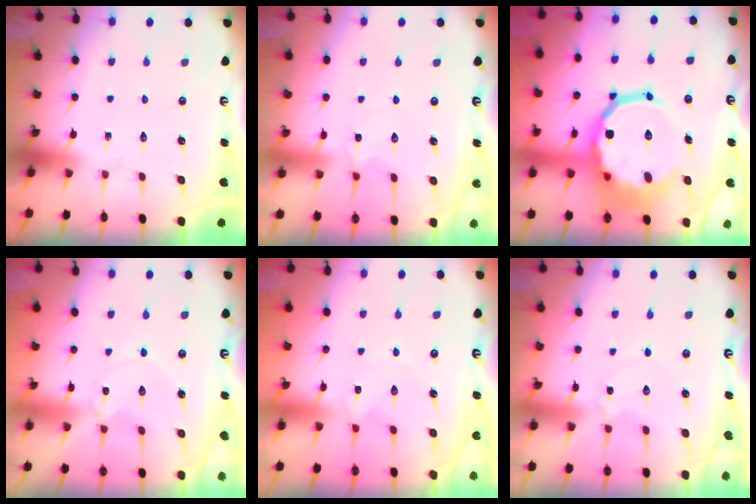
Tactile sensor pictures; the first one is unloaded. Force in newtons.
{"total": 2.7, "press": 2.6, "slide": 0.5}
{"total": 16.9, "press": 16.5, "slide": 3.9}
{"total": 1.2, "press": 1.1, "slide": 0.3}
{"total": 0.0}
{"total": 3.7, "press": 3.7, "slide": 0.3}